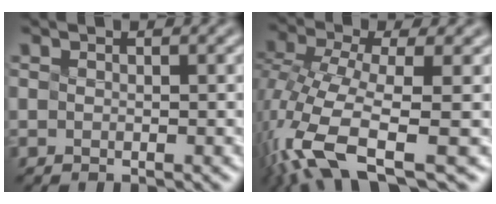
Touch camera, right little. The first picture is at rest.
{"total": 8.1, "force": [-5.6, 1.4, 5.7], "torque": [-0.152, -0.020, -0.077]}